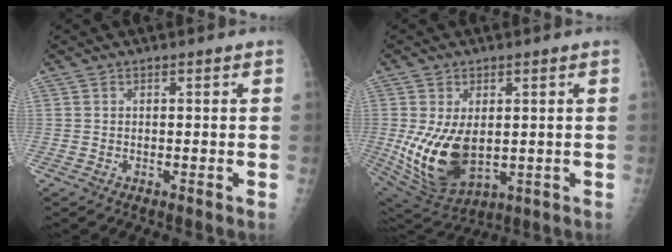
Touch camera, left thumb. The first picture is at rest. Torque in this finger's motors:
{"motor_torque": [0.56, 0.71, 1.81, 0.04, 0.39]}